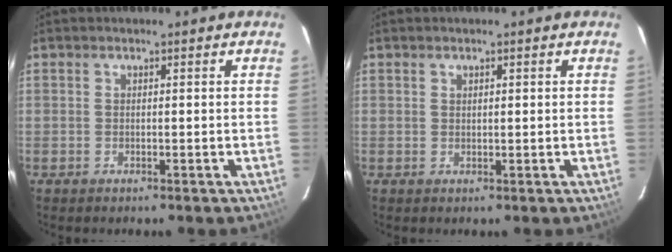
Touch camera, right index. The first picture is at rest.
{"total": 0.8, "force": [0.4, 0.3, 0.5], "torque": [-0.009, 0.003, 0.009]}